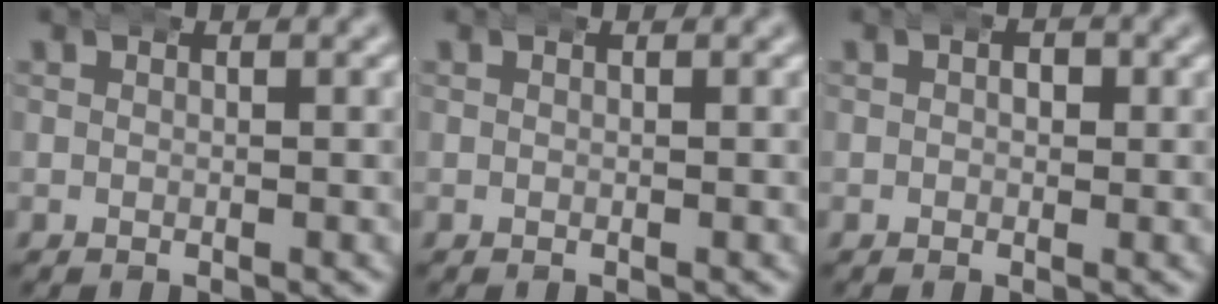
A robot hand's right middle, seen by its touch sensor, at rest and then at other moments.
{"total": 0.0}
{"total": 1.5, "force": [0.4, 1.0, 1.0], "torque": [-0.008, -0.001, 0.004]}